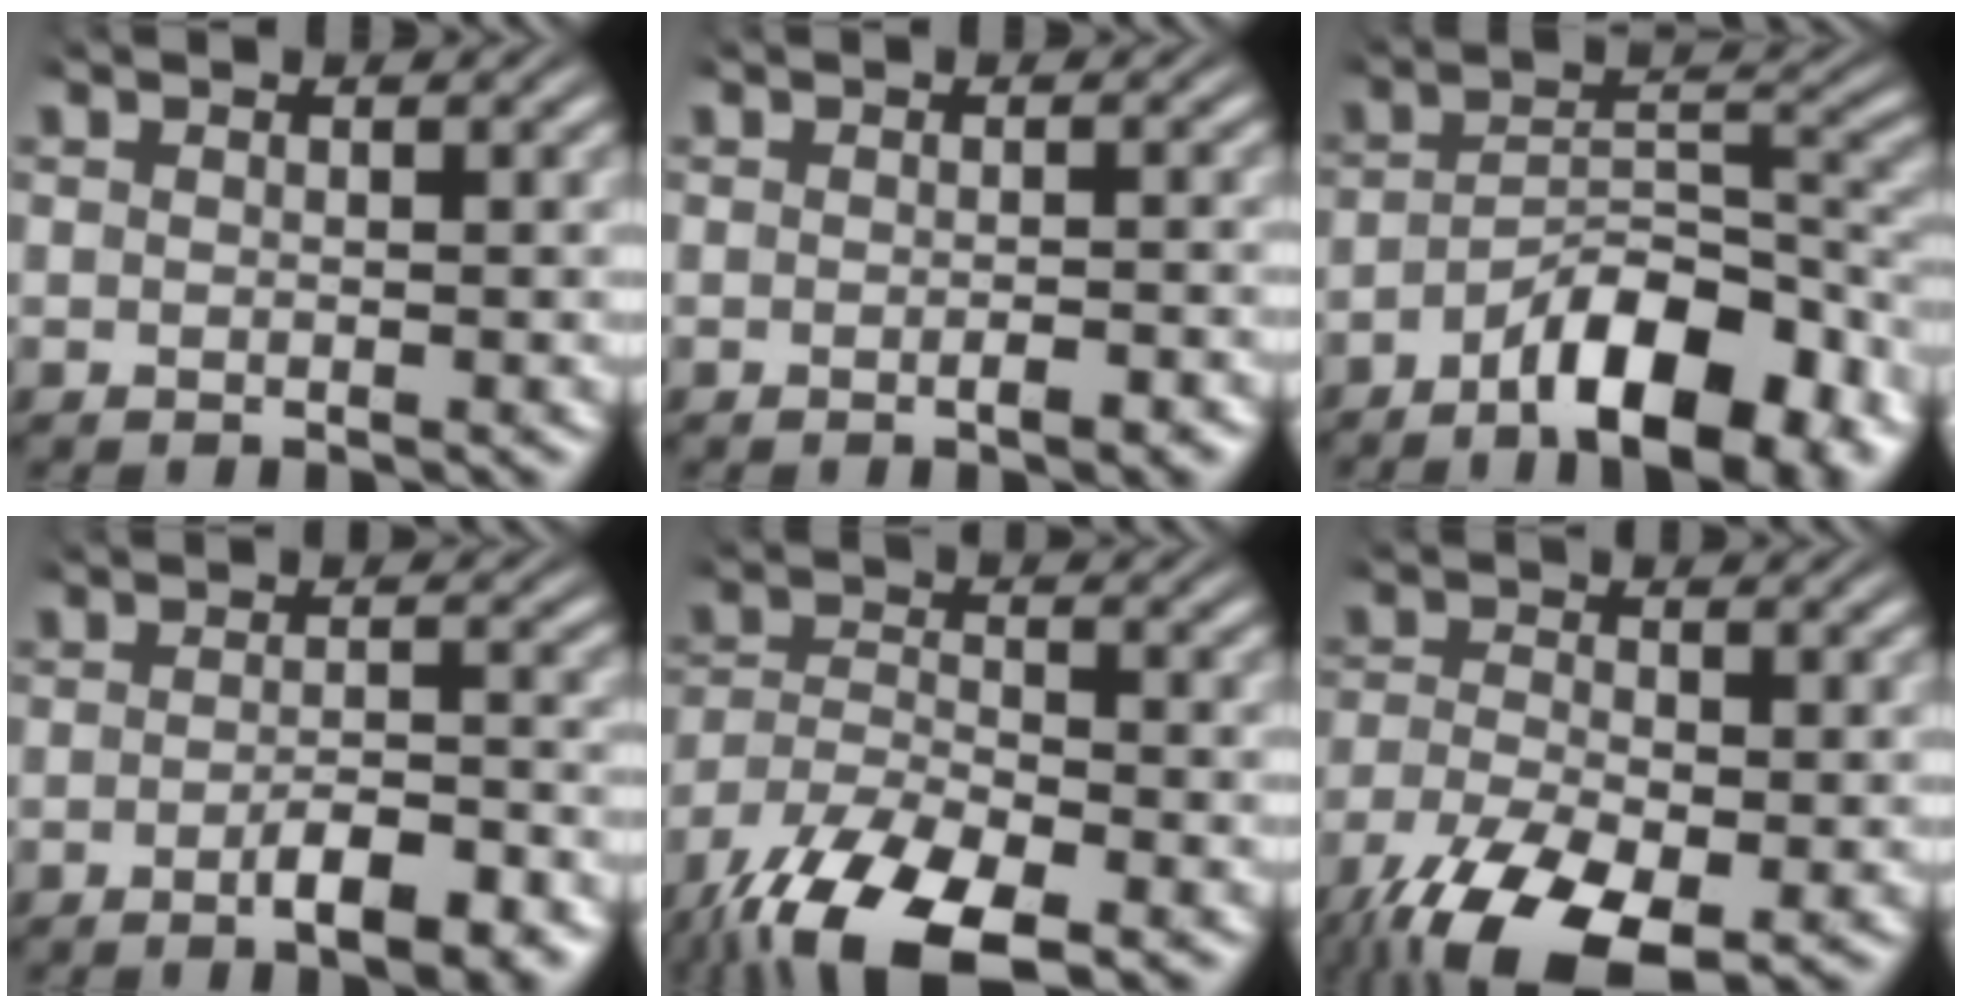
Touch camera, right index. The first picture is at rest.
{"total": 1.4, "force": [-1.0, 0.5, 0.9], "torque": [-0.013, 0.005, -0.021]}
{"total": 9.4, "force": [-6.0, 3.5, 6.3], "torque": [-0.077, -0.005, -0.096]}
{"total": 4.2, "force": [-2.6, 1.5, 2.9], "torque": [-0.038, -0.001, -0.052]}
{"total": 9.2, "force": [-5.5, 5.0, 5.5], "torque": [-0.110, -0.033, -0.077]}
{"total": 8.1, "force": [-4.7, 4.1, 5.2], "torque": [-0.107, -0.037, -0.057]}